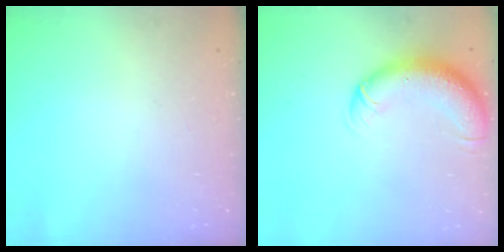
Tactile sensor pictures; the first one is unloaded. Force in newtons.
{"total": 11.2, "press": 10.8, "slide": 2.9}